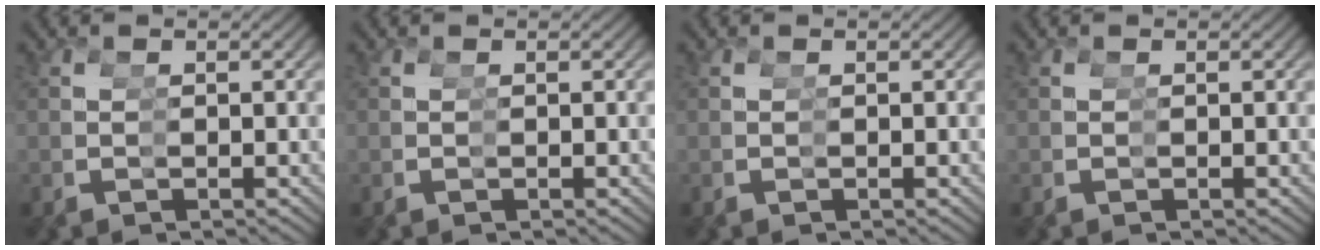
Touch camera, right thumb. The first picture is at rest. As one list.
[{"total": 0.0}, {"total": 0.0}, {"total": 0.0}]